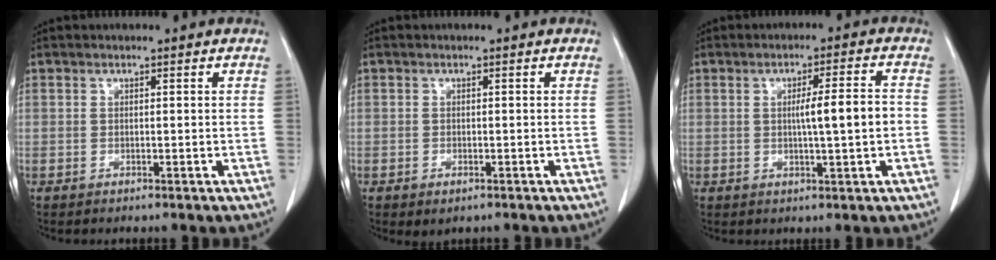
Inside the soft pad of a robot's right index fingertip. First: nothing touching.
{"total": 1.8, "force": [-1.1, 1.0, 1.1], "torque": [-0.014, -0.001, -0.007]}
{"total": 5.8, "force": [-0.3, 0.1, 5.8], "torque": [-0.091, 0.004, -0.004]}